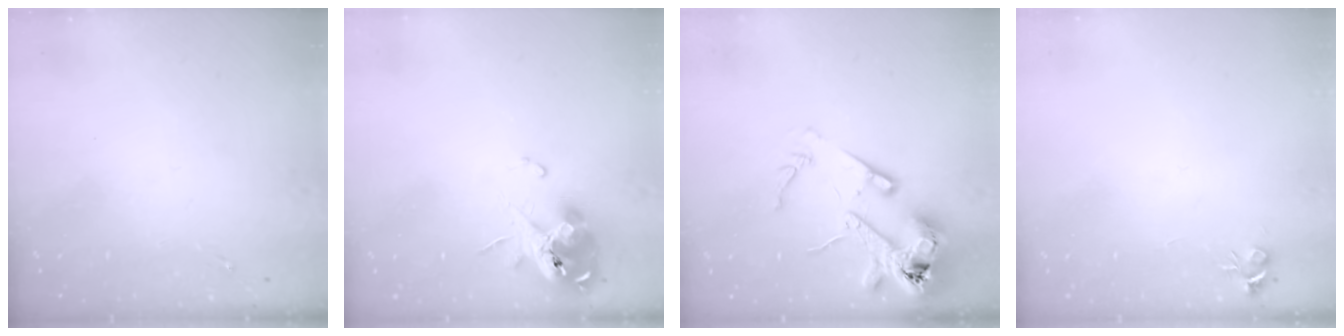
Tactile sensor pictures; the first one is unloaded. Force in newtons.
{"total": 12.4, "press": 12.2, "slide": 1.6}
{"total": 15.1, "press": 15.0, "slide": 2.1}
{"total": 4.7, "press": 4.7, "slide": 0.6}